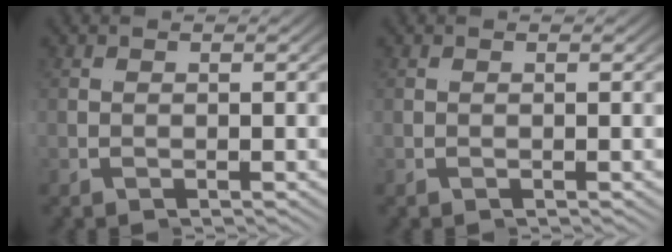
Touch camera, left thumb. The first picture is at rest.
{"total": 0.0}